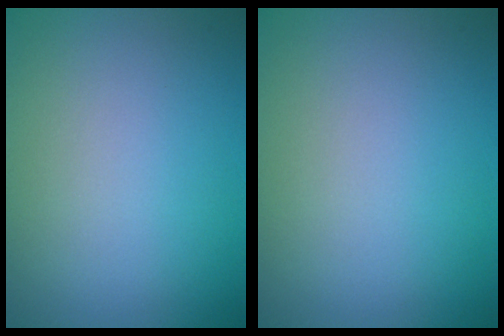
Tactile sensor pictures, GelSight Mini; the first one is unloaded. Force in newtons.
{"total": 0.0}